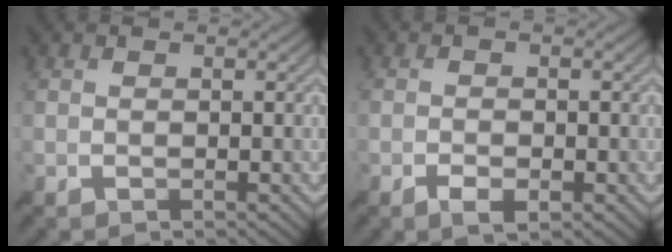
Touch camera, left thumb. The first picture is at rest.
{"total": 2.1, "force": [-1.3, 0.7, 1.5], "torque": [-0.023, -0.003, -0.023]}